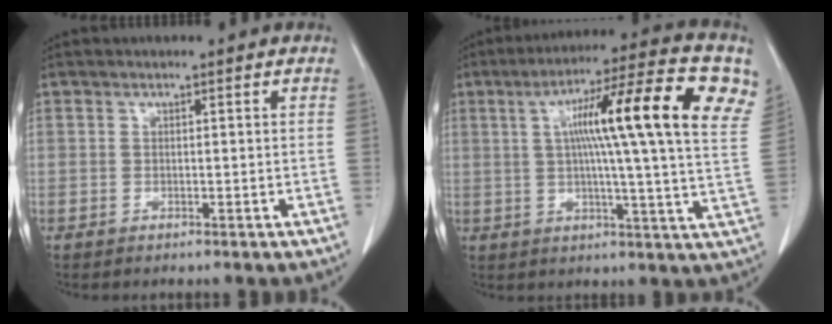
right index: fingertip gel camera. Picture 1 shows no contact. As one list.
[{"total": 20.3, "force": [6.5, 0.7, 19.2], "torque": [-0.272, 0.033, 0.082]}]